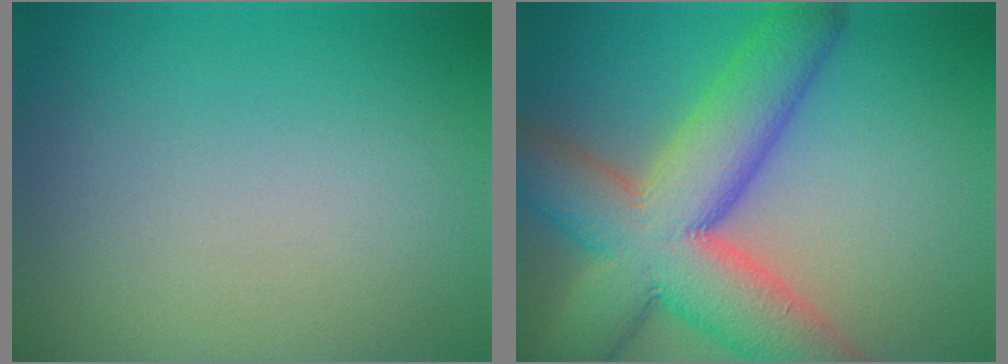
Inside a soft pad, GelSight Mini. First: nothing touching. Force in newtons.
{"total": 11.6, "press": 11.6, "slide": 0.8}